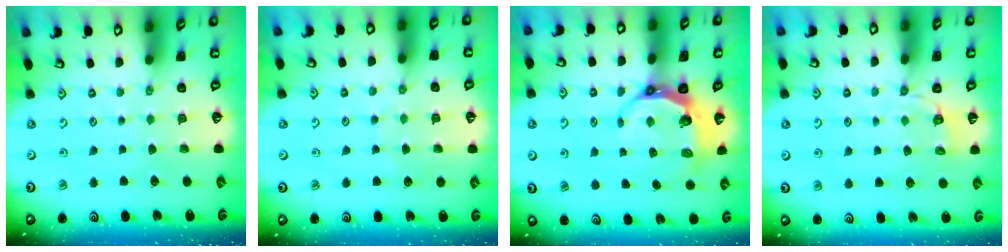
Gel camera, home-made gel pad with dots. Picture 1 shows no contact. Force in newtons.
{"total": 4.9, "press": 4.9, "slide": 0.5}
{"total": 7.5, "press": 6.5, "slide": 3.8}
{"total": 2.7, "press": 1.4, "slide": 2.3}